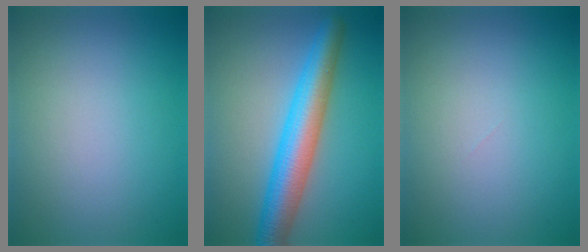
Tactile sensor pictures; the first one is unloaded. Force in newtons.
{"total": 6.7, "press": 6.7, "slide": 0.1}
{"total": 0.0}